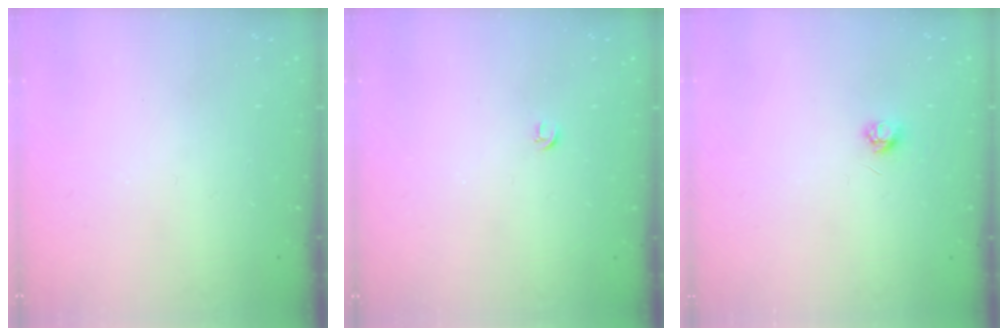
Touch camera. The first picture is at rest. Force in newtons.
{"total": 3.4, "press": 3.4, "slide": 0.5}
{"total": 3.2, "press": 3.2, "slide": 0.4}